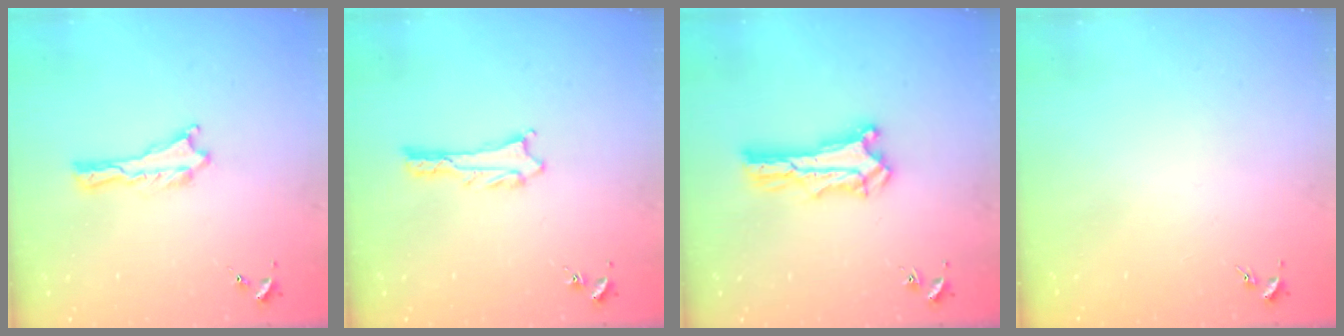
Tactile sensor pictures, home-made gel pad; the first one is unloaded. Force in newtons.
{"total": 1.1, "press": 1.1, "slide": 0.1}
{"total": 1.5, "press": 1.5, "slide": 0.2}
{"total": 0.0}